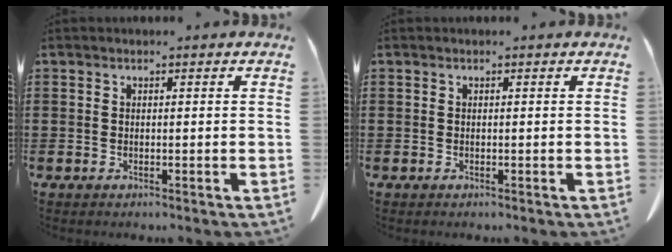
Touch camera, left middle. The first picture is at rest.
{"total": 0.0}